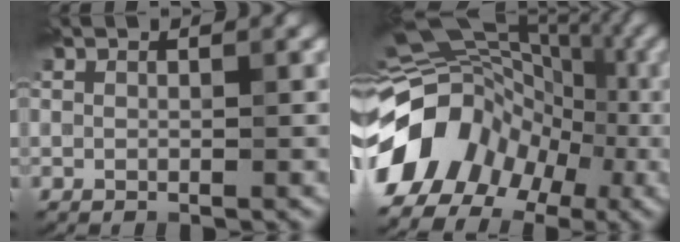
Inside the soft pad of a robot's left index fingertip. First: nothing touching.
{"total": 11.2, "force": [-3.9, 8.8, 5.7], "torque": [-0.108, -0.003, -0.081]}